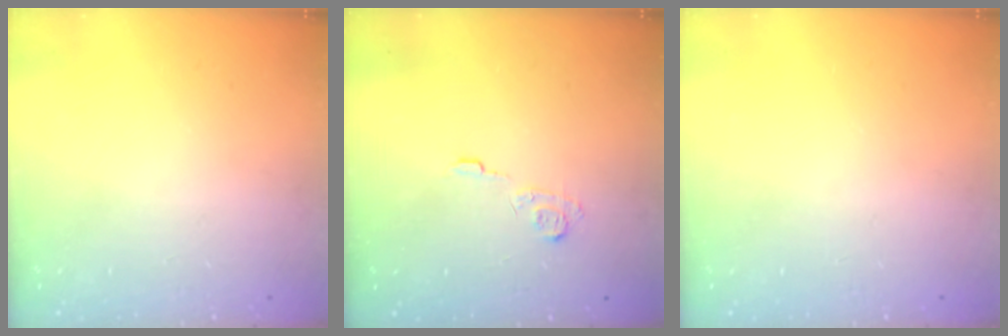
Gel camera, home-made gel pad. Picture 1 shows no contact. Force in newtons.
{"total": 6.2, "press": 6.2, "slide": 0.5}
{"total": 0.0}